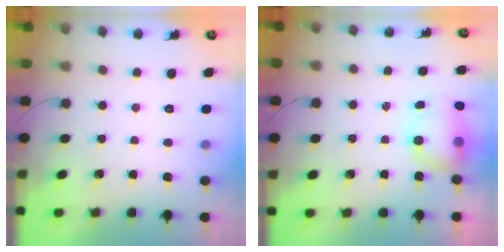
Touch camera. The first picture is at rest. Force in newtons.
{"total": 7.4, "press": 7.3, "slide": 1.1}